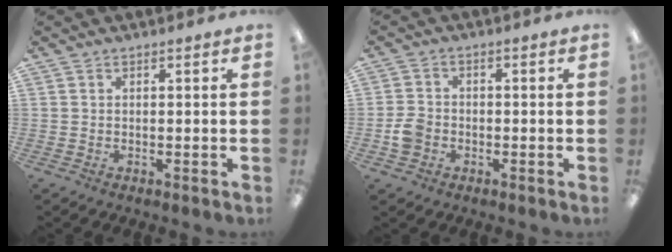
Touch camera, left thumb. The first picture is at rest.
{"total": 4.3, "force": [-1.6, 3.4, 2.1], "torque": [-0.040, 0.008, -0.029]}